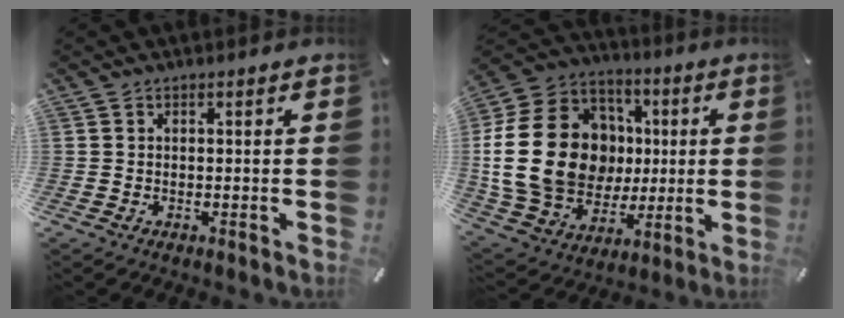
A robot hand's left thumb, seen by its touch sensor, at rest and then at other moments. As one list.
[{"total": 24.9, "force": [0.6, 20.1, 14.7], "torque": [-0.292, 0.016, 0.029]}]